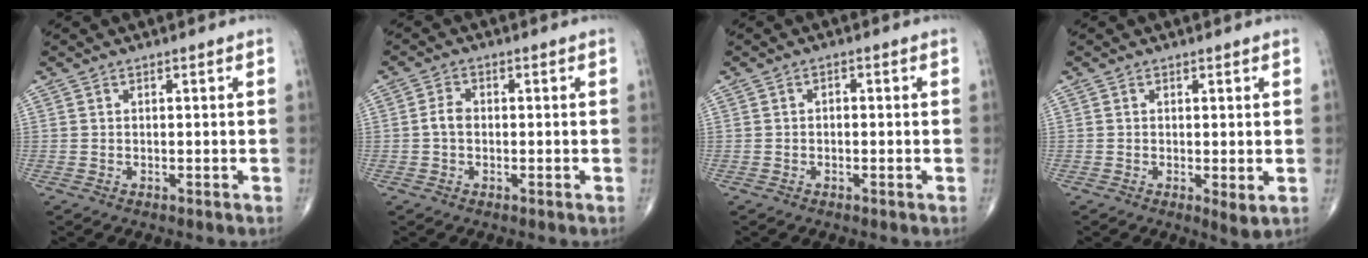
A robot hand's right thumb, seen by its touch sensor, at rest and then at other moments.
{"total": 2.5, "force": [-0.3, 1.7, 1.7], "torque": [-0.031, 0.007, -0.012]}
{"total": 1.0, "force": [-0.1, 0.7, 0.8], "torque": [-0.006, 0.004, -0.004]}
{"total": 2.5, "force": [-0.1, 0.7, 2.4], "torque": [-0.037, -0.010, -0.003]}